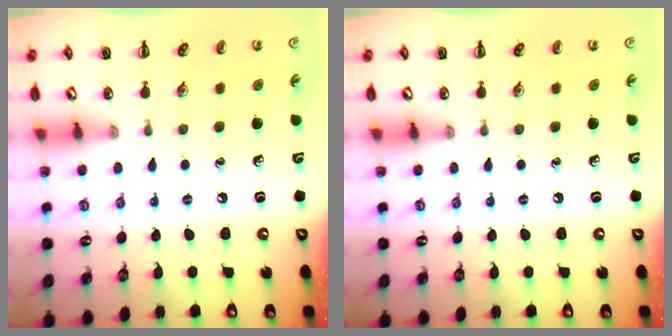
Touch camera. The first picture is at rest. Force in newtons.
{"total": 0.0}